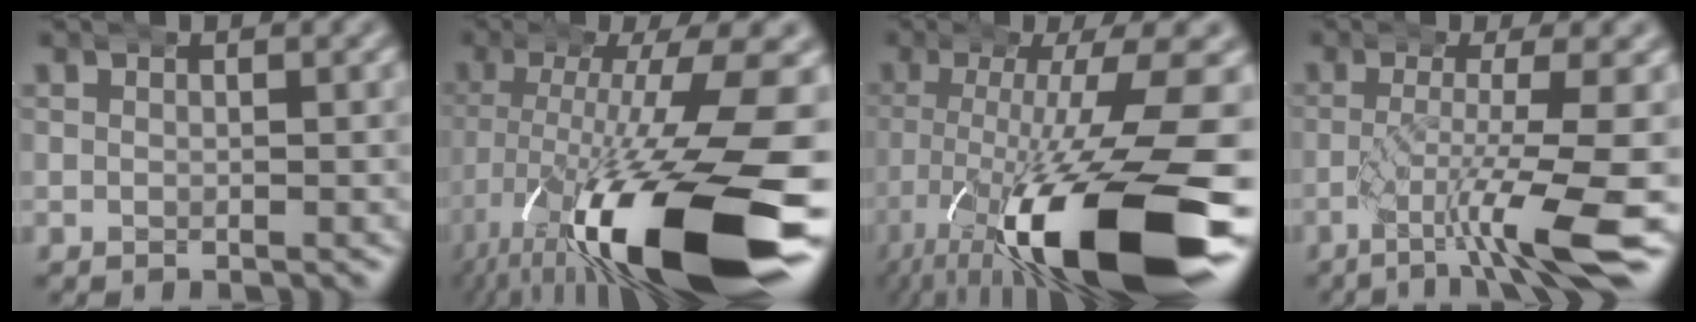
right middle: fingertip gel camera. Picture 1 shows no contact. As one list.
[{"total": 16.7, "force": [-7.0, 4.8, 14.5], "torque": [-0.232, -0.026, -0.083]}, {"total": 14.3, "force": [-6.0, 3.2, 12.6], "torque": [-0.210, -0.026, -0.072]}, {"total": 6.0, "force": [-2.6, -0.7, 5.4], "torque": [-0.097, -0.007, -0.045]}]